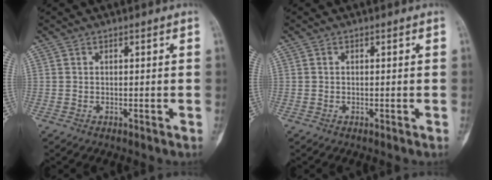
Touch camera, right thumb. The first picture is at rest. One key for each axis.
{"total": 0.0}